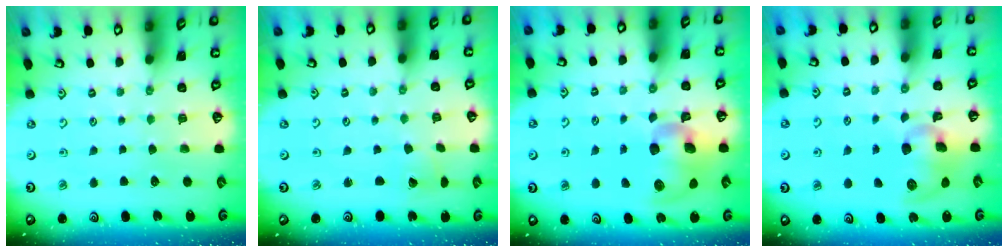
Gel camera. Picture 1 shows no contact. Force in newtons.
{"total": 2.8, "press": 2.8, "slide": 0.1}
{"total": 13.3, "press": 13.1, "slide": 2.3}
{"total": 11.0, "press": 10.9, "slide": 1.7}